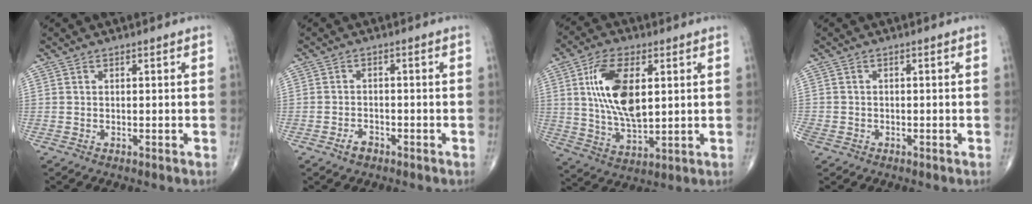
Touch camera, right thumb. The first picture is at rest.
{"total": 2.4, "force": [-1.6, 1.4, 1.1], "torque": [-0.020, 0.009, -0.027]}
{"total": 14.3, "force": [3.3, 7.0, 12.0], "torque": [-0.222, -0.015, 0.067]}
{"total": 2.4, "force": [-1.2, 1.9, 0.8], "torque": [-0.020, 0.003, -0.022]}